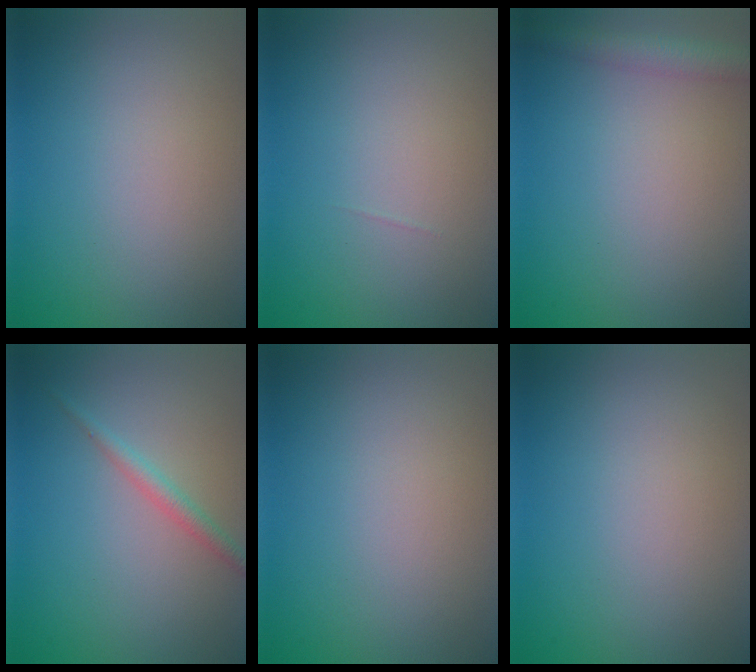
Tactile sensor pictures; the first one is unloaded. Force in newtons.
{"total": 0.0}
{"total": 2.8, "press": 2.8, "slide": 0.1}
{"total": 1.5, "press": 1.5, "slide": 0.1}
{"total": 0.0}
{"total": 0.0}